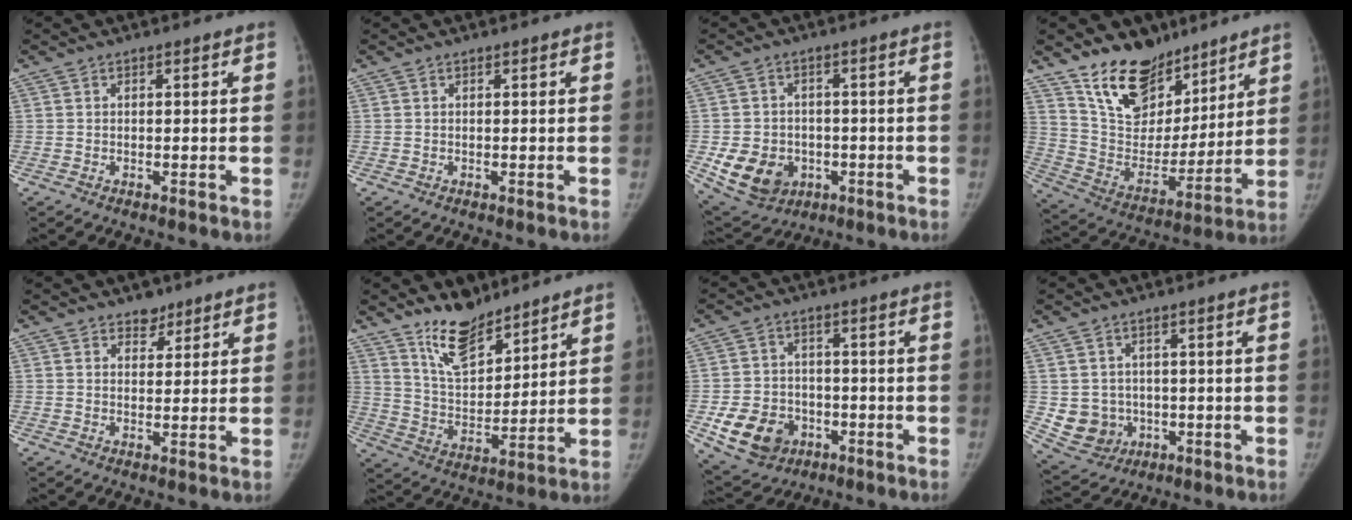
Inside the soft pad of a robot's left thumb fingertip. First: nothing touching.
{"total": 0.0}
{"total": 10.8, "force": [-2.9, 9.0, 5.4], "torque": [-0.076, 0.007, -0.032]}
{"total": 18.1, "force": [13.4, 10.2, 6.7], "torque": [-0.059, -0.089, 0.240]}
{"total": 3.1, "force": [2.3, 1.9, 0.7], "torque": [0.012, -0.015, 0.032]}
{"total": 10.6, "force": [8.5, 4.1, 4.9], "torque": [-0.063, -0.070, 0.165]}
{"total": 11.2, "force": [-4.0, 9.0, 5.3], "torque": [-0.076, 0.015, -0.056]}
{"total": 7.5, "force": [-0.6, 7.0, 2.5], "torque": [-0.015, 0.004, 0.008]}